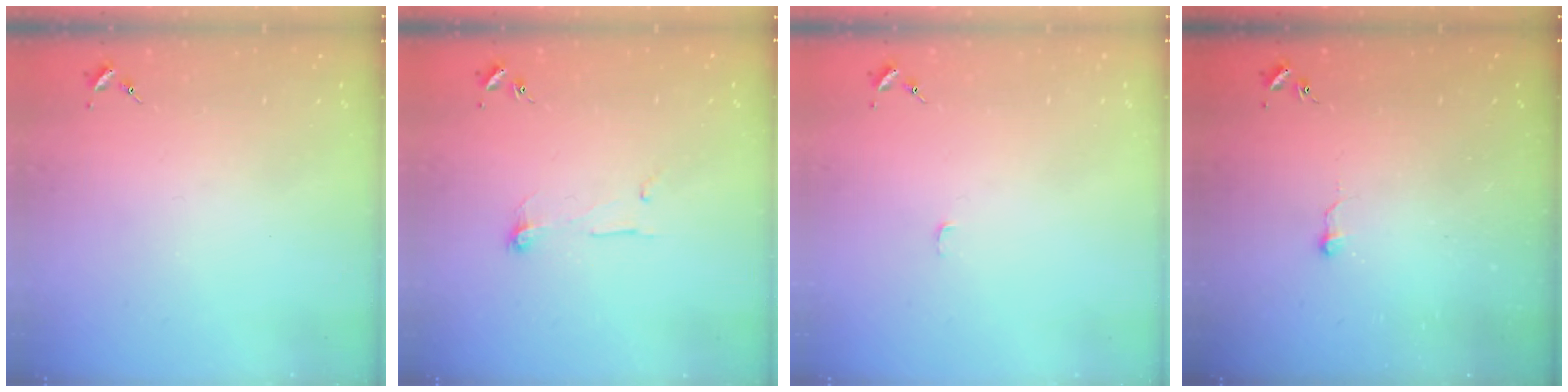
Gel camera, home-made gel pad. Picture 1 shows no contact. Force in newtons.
{"total": 6.2, "press": 6.2, "slide": 0.4}
{"total": 2.7, "press": 2.7, "slide": 0.3}
{"total": 6.2, "press": 6.2, "slide": 0.5}